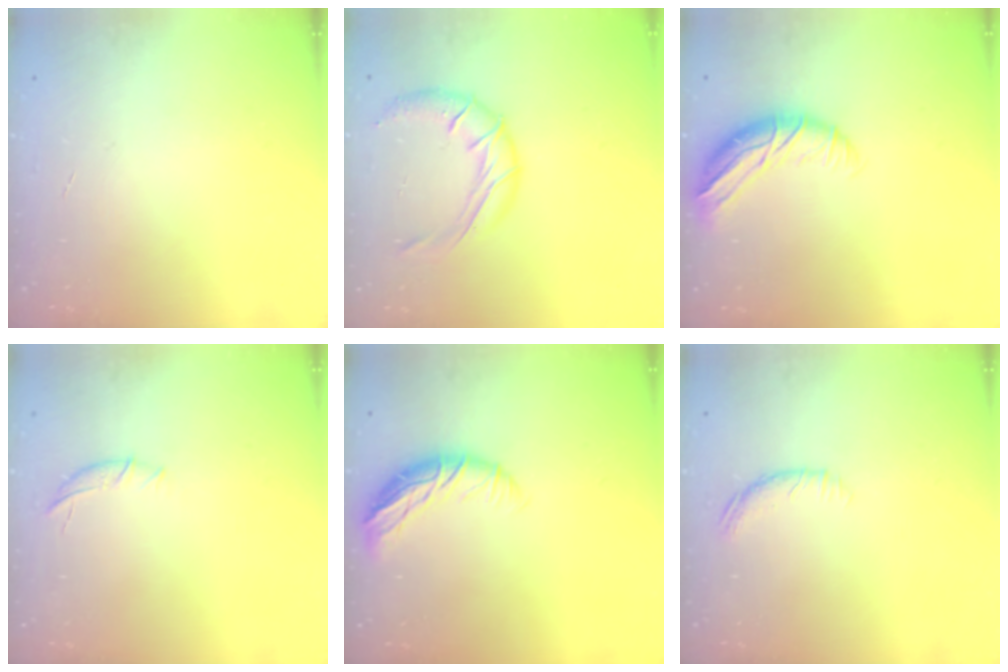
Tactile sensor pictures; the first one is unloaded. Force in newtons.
{"total": 13.5, "press": 13.3, "slide": 2.5}
{"total": 10.9, "press": 10.8, "slide": 1.3}
{"total": 5.8, "press": 5.7, "slide": 1.2}
{"total": 9.3, "press": 9.2, "slide": 1.6}
{"total": 8.8, "press": 8.6, "slide": 1.8}